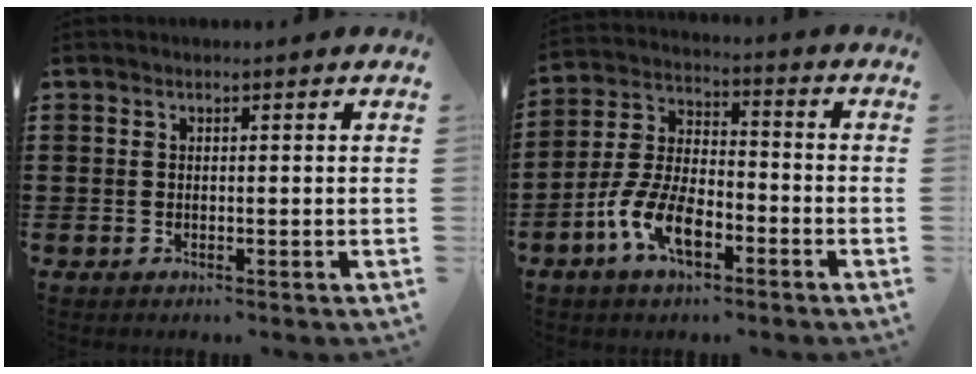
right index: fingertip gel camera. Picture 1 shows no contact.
{"total": 9.0, "force": [-4.6, 3.9, 6.7], "torque": [-0.164, -0.006, -0.090]}